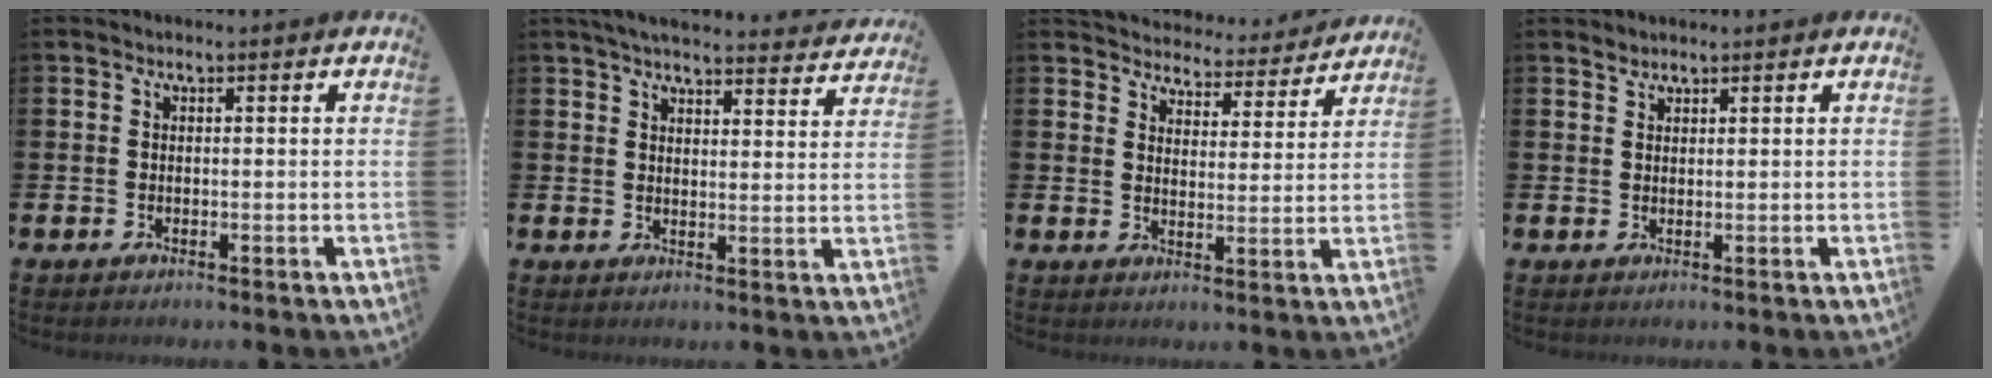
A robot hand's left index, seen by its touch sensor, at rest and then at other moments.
{"total": 4.9, "force": [4.7, 0.5, 1.2], "torque": [-0.035, -0.026, 0.083]}
{"total": 4.9, "force": [4.8, 1.0, 0.0], "torque": [-0.007, -0.045, 0.079]}
{"total": 1.2, "force": [1.2, 0.3, -0.1], "torque": [0.004, 0.001, 0.023]}